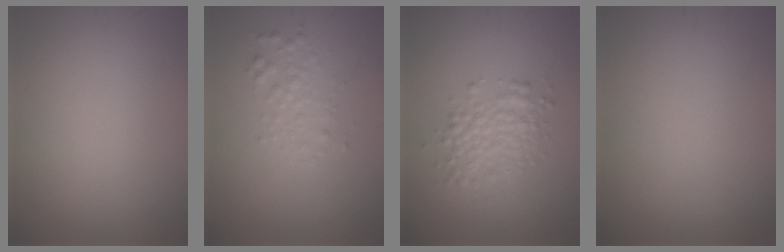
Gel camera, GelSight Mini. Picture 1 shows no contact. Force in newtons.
{"total": 1.5, "press": 1.5, "slide": 0.0}
{"total": 3.5, "press": 3.5, "slide": 0.1}
{"total": 0.0}